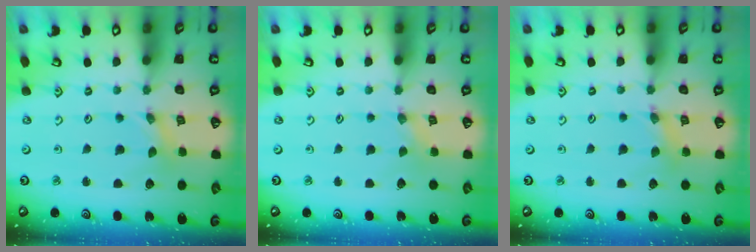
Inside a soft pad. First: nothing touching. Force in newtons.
{"total": 0.5, "press": 0.5, "slide": 0.2}
{"total": 2.3, "press": 2.3, "slide": 0.3}